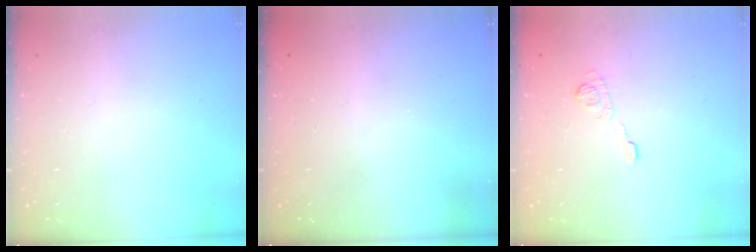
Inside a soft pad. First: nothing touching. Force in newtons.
{"total": 2.3, "press": 2.2, "slide": 0.8}
{"total": 9.1, "press": 9.0, "slide": 1.4}